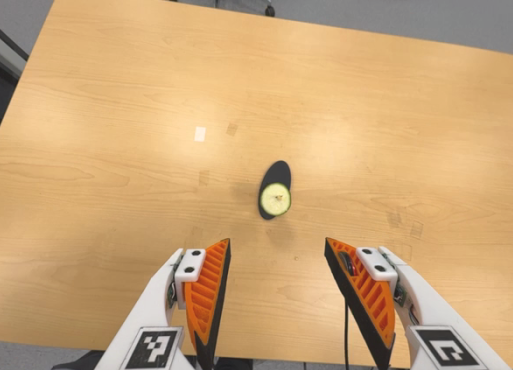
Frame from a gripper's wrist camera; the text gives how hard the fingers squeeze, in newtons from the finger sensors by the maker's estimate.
{"total": 0.0}